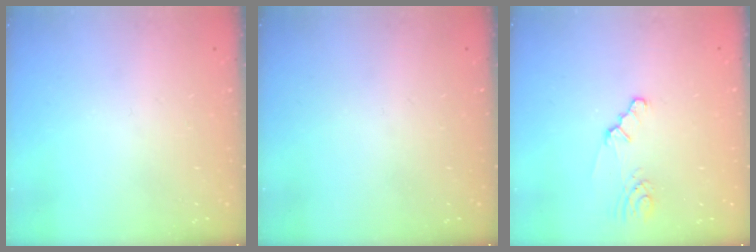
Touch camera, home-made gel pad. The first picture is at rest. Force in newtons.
{"total": 0.0}
{"total": 2.2, "press": 2.2, "slide": 0.4}